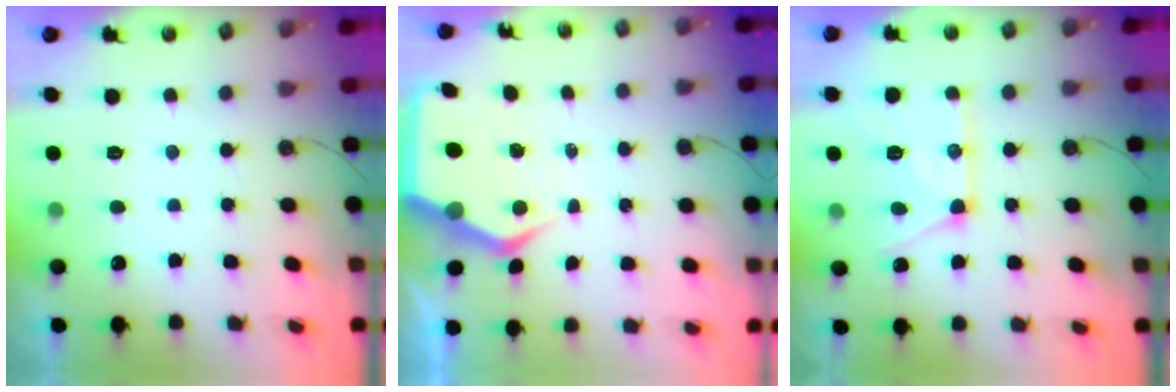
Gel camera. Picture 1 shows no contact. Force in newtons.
{"total": 8.6, "press": 8.5, "slide": 1.3}
{"total": 14.9, "press": 14.8, "slide": 1.1}